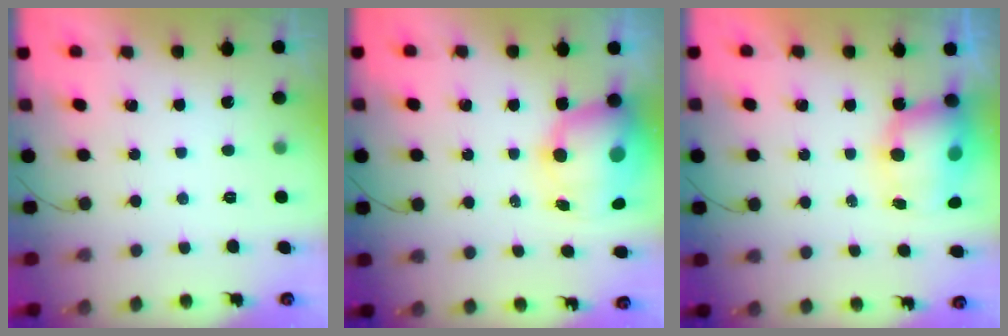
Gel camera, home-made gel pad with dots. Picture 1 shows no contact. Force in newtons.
{"total": 13.2, "press": 12.8, "slide": 3.4}
{"total": 9.8, "press": 9.5, "slide": 2.2}